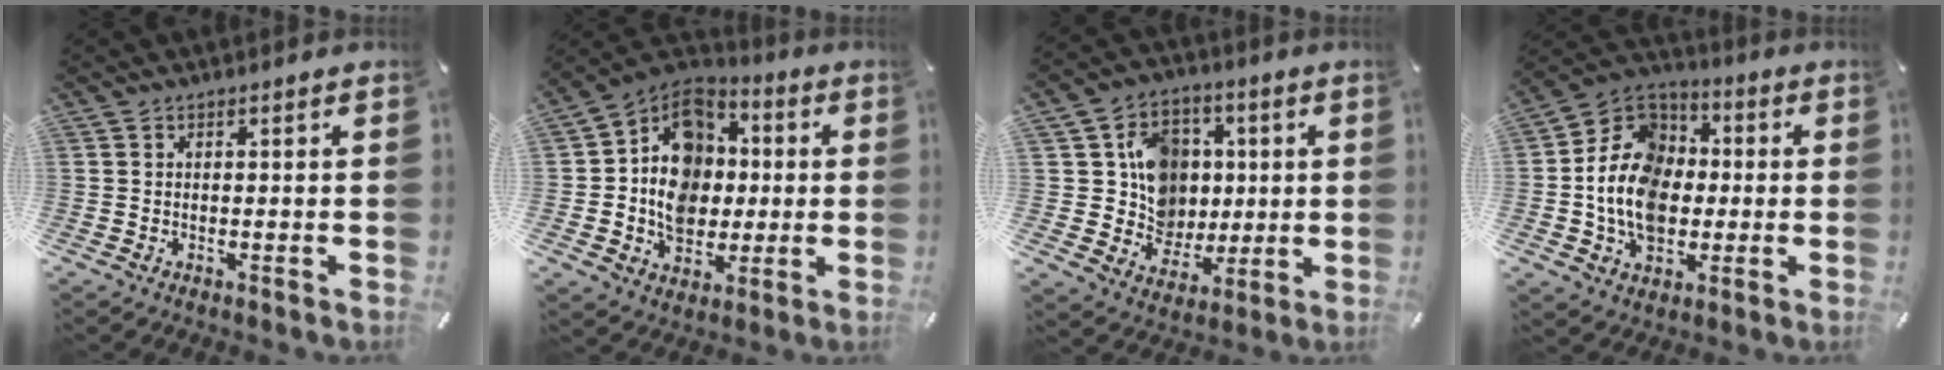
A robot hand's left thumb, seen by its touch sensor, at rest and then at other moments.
{"total": 14.7, "force": [-0.6, 12.6, 7.6], "torque": [-0.144, 0.002, -0.009]}
{"total": 13.3, "force": [1.4, 12.4, 4.5], "torque": [-0.062, -0.002, 0.039]}
{"total": 15.2, "force": [-2.1, 12.4, 8.4], "torque": [-0.210, 0.013, -0.043]}